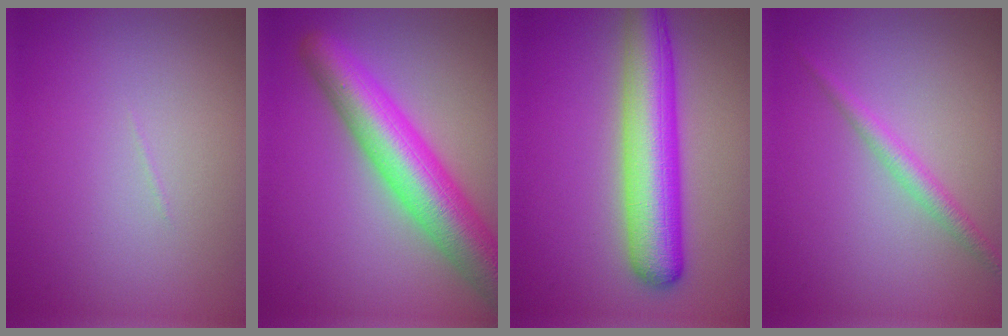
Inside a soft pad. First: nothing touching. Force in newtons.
{"total": 8.8, "press": 8.8, "slide": 0.3}
{"total": 7.6, "press": 7.6, "slide": 0.2}
{"total": 1.8, "press": 1.8, "slide": 0.0}